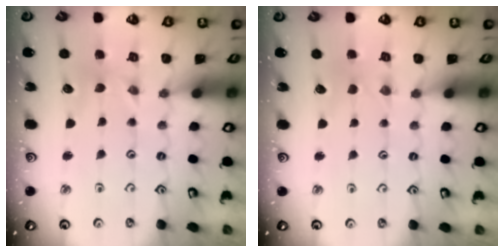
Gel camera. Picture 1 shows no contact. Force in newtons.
{"total": 0.0}